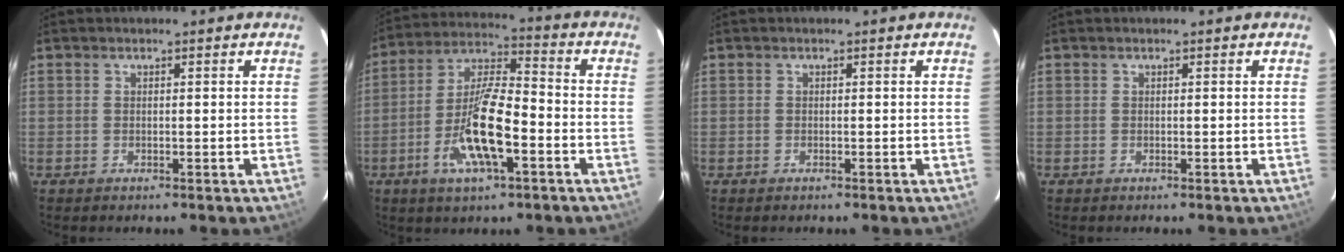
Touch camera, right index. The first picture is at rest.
{"total": 14.2, "force": [-5.2, 3.9, 12.7], "torque": [-0.258, -0.004, -0.099]}
{"total": 0.0}
{"total": 0.0}